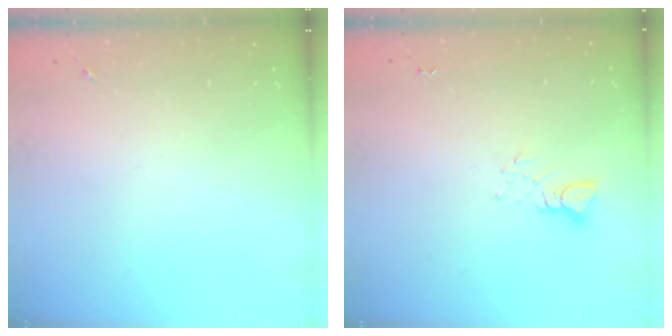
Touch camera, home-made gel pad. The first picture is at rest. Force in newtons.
{"total": 3.9, "press": 3.8, "slide": 0.3}